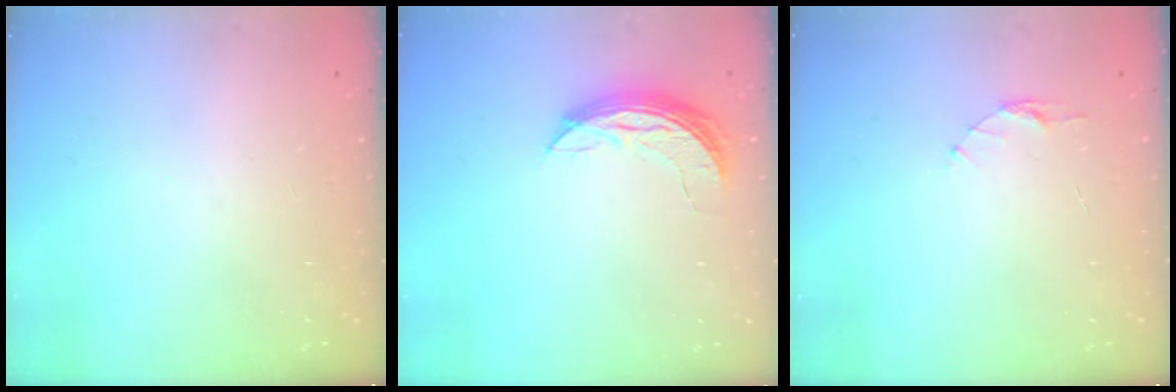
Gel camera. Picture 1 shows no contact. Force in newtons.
{"total": 7.2, "press": 7.2, "slide": 0.7}
{"total": 3.5, "press": 3.5, "slide": 0.3}